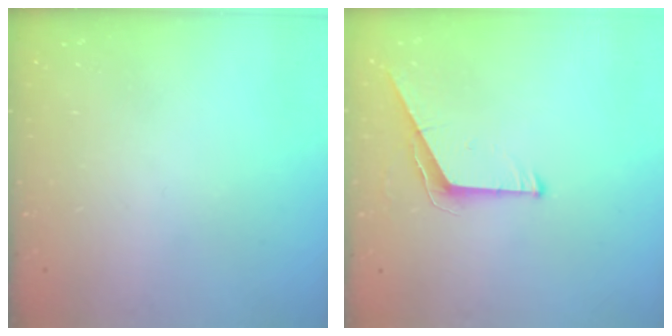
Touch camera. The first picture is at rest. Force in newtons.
{"total": 6.2, "press": 6.2, "slide": 0.5}